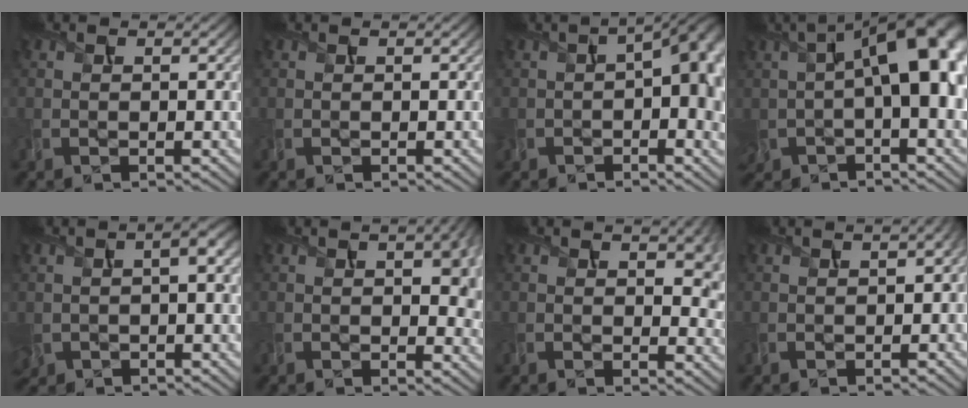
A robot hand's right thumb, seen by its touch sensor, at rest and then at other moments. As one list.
[{"total": 0.0}, {"total": 12.1, "force": [0.1, 6.3, 10.3], "torque": [-0.158, -0.020, 0.015]}, {"total": 14.9, "force": [1.6, 7.3, 12.8], "torque": [-0.212, -0.001, 0.041]}, {"total": 4.5, "force": [-0.1, 2.6, 3.7], "torque": [-0.083, -0.003, -0.005]}, {"total": 9.7, "force": [2.0, 4.5, 8.3], "torque": [-0.111, 0.003, 0.036]}, {"total": 7.0, "force": [2.1, 3.8, 5.5], "torque": [-0.082, -0.008, 0.037]}, {"total": 3.0, "force": [0.2, 1.3, 2.7], "torque": [-0.040, 0.000, 0.004]}]